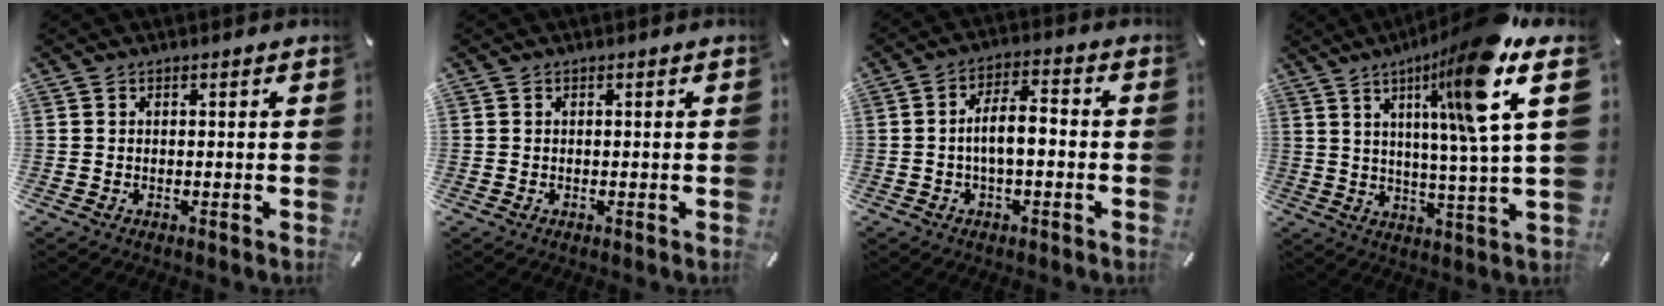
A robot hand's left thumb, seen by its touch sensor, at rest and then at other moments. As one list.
[{"total": 0.0}, {"total": 6.8, "force": [-1.4, 3.0, 5.9], "torque": [-0.102, 0.019, -0.024]}, {"total": 19.3, "force": [9.2, 0.7, 17.0], "torque": [-0.272, -0.039, 0.120]}]